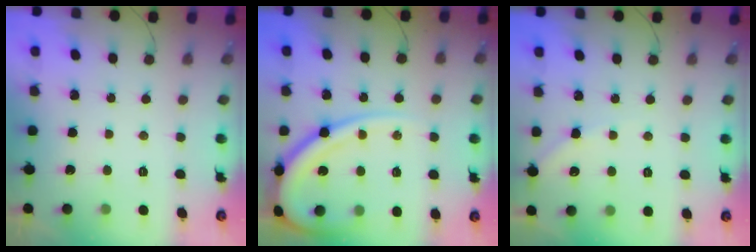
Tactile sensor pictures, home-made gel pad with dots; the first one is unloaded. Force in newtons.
{"total": 16.9, "press": 16.8, "slide": 1.9}
{"total": 4.4, "press": 4.4, "slide": 0.6}